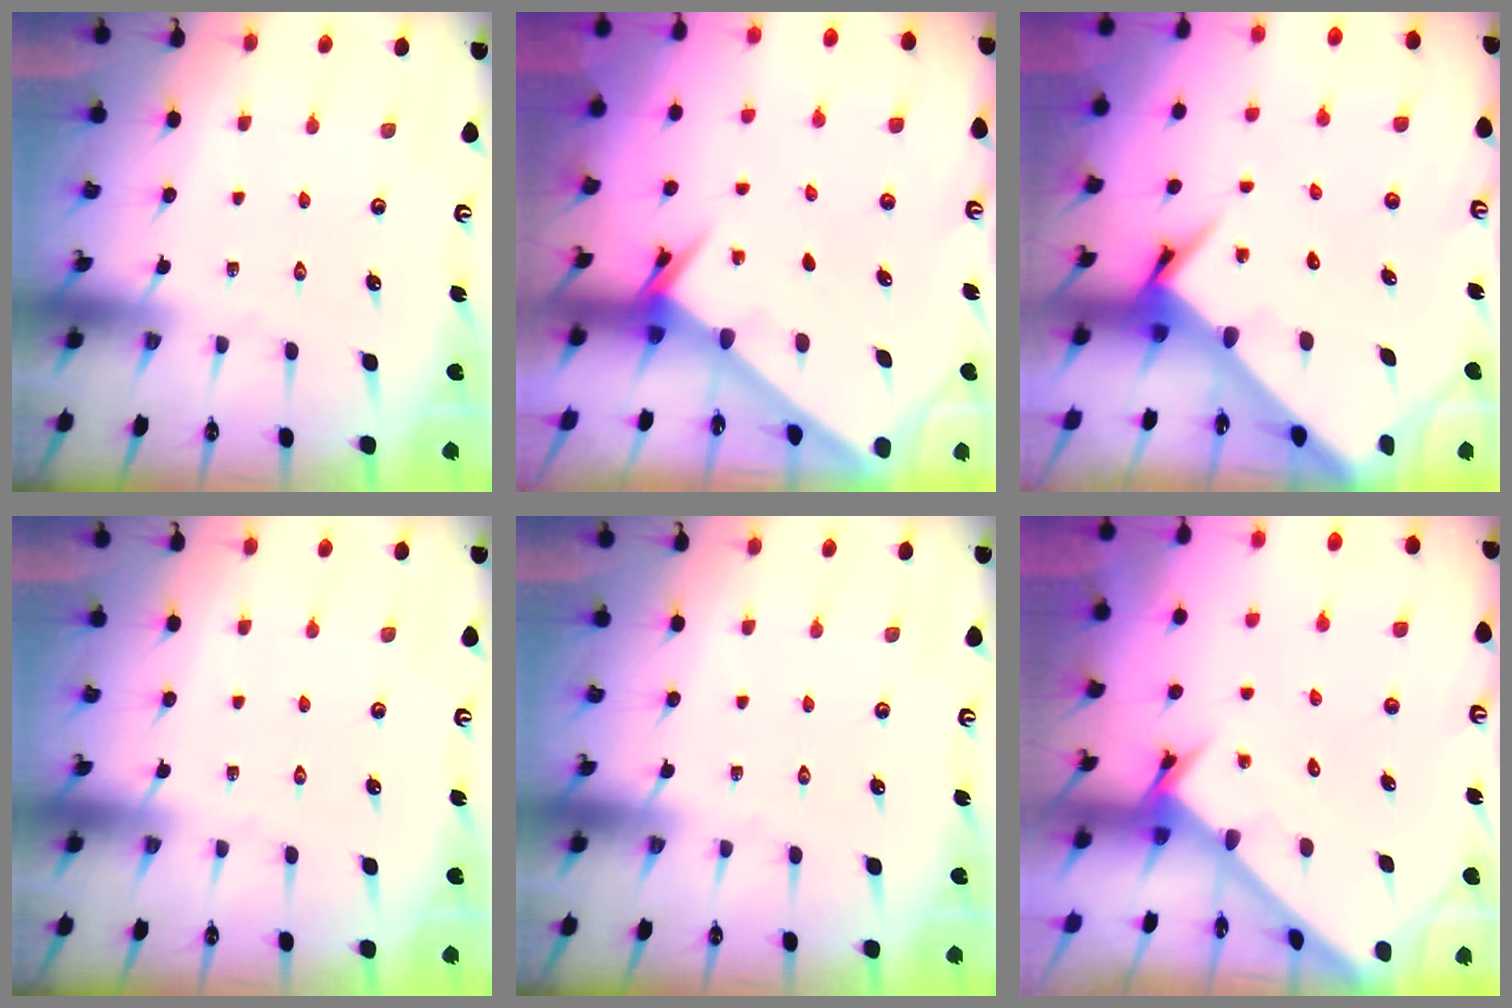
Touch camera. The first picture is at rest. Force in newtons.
{"total": 2.6, "press": 2.6, "slide": 0.3}
{"total": 4.5, "press": 4.5, "slide": 0.3}
{"total": 0.0}
{"total": 0.0}
{"total": 2.5, "press": 2.5, "slide": 0.2}